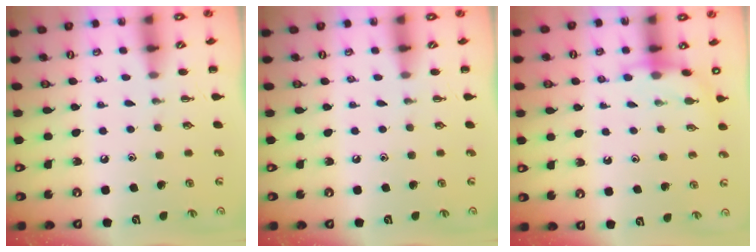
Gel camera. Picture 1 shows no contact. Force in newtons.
{"total": 0.0}
{"total": 5.3, "press": 5.3, "slide": 0.5}